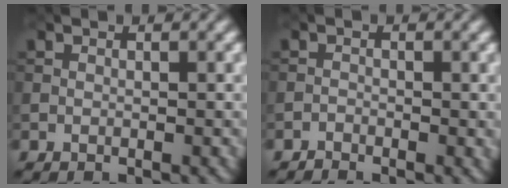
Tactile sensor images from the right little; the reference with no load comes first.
{"total": 1.0, "force": [-0.7, -0.2, -0.6], "torque": [0.018, 0.007, -0.020]}